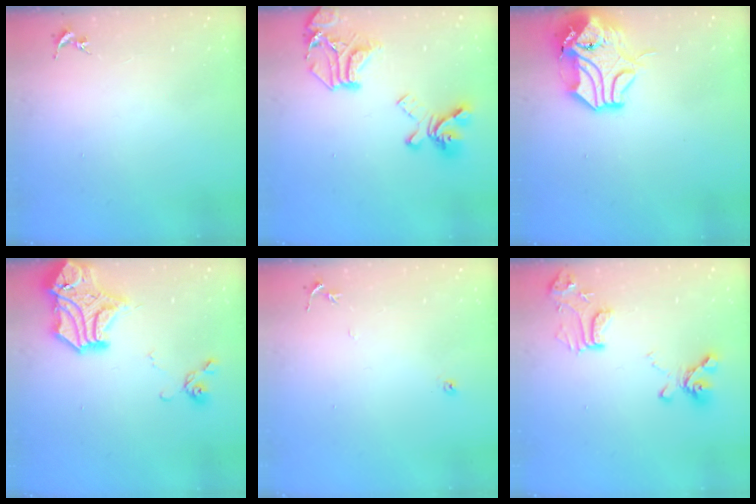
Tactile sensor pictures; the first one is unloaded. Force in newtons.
{"total": 21.7, "press": 21.6, "slide": 2.0}
{"total": 13.7, "press": 13.5, "slide": 1.8}
{"total": 18.9, "press": 18.7, "slide": 2.7}
{"total": 4.6, "press": 4.6, "slide": 0.5}
{"total": 14.3, "press": 14.2, "slide": 1.7}